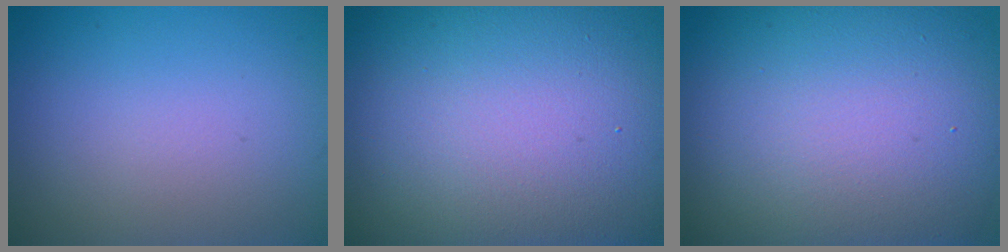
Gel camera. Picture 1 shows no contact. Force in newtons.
{"total": 23.3, "press": 23.3, "slide": 1.2}
{"total": 17.9, "press": 17.8, "slide": 1.2}